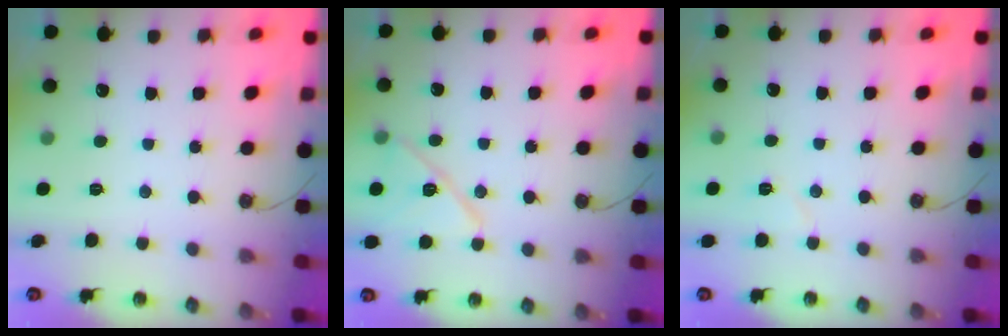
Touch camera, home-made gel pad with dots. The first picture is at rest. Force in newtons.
{"total": 12.4, "press": 12.4, "slide": 0.8}
{"total": 5.0, "press": 4.6, "slide": 2.0}